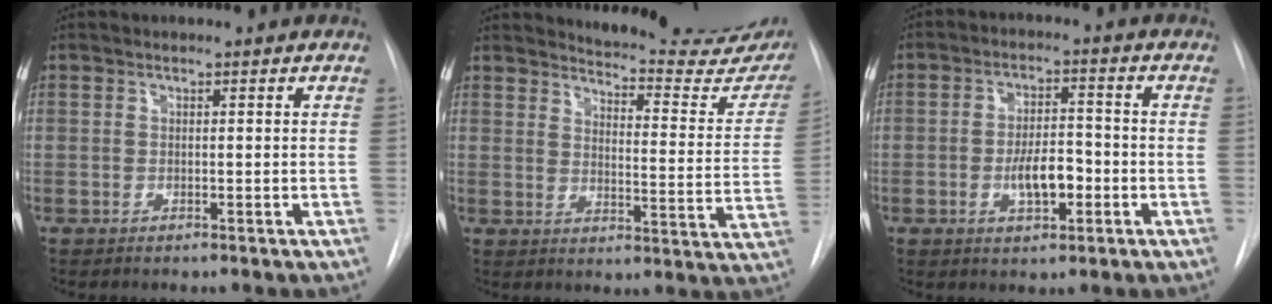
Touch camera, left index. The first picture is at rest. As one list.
[{"total": 20.1, "force": [19.1, 3.0, 5.3], "torque": [-0.054, -0.103, 0.213]}, {"total": 6.2, "force": [-1.9, 2.6, 5.3], "torque": [-0.094, 0.007, -0.028]}]